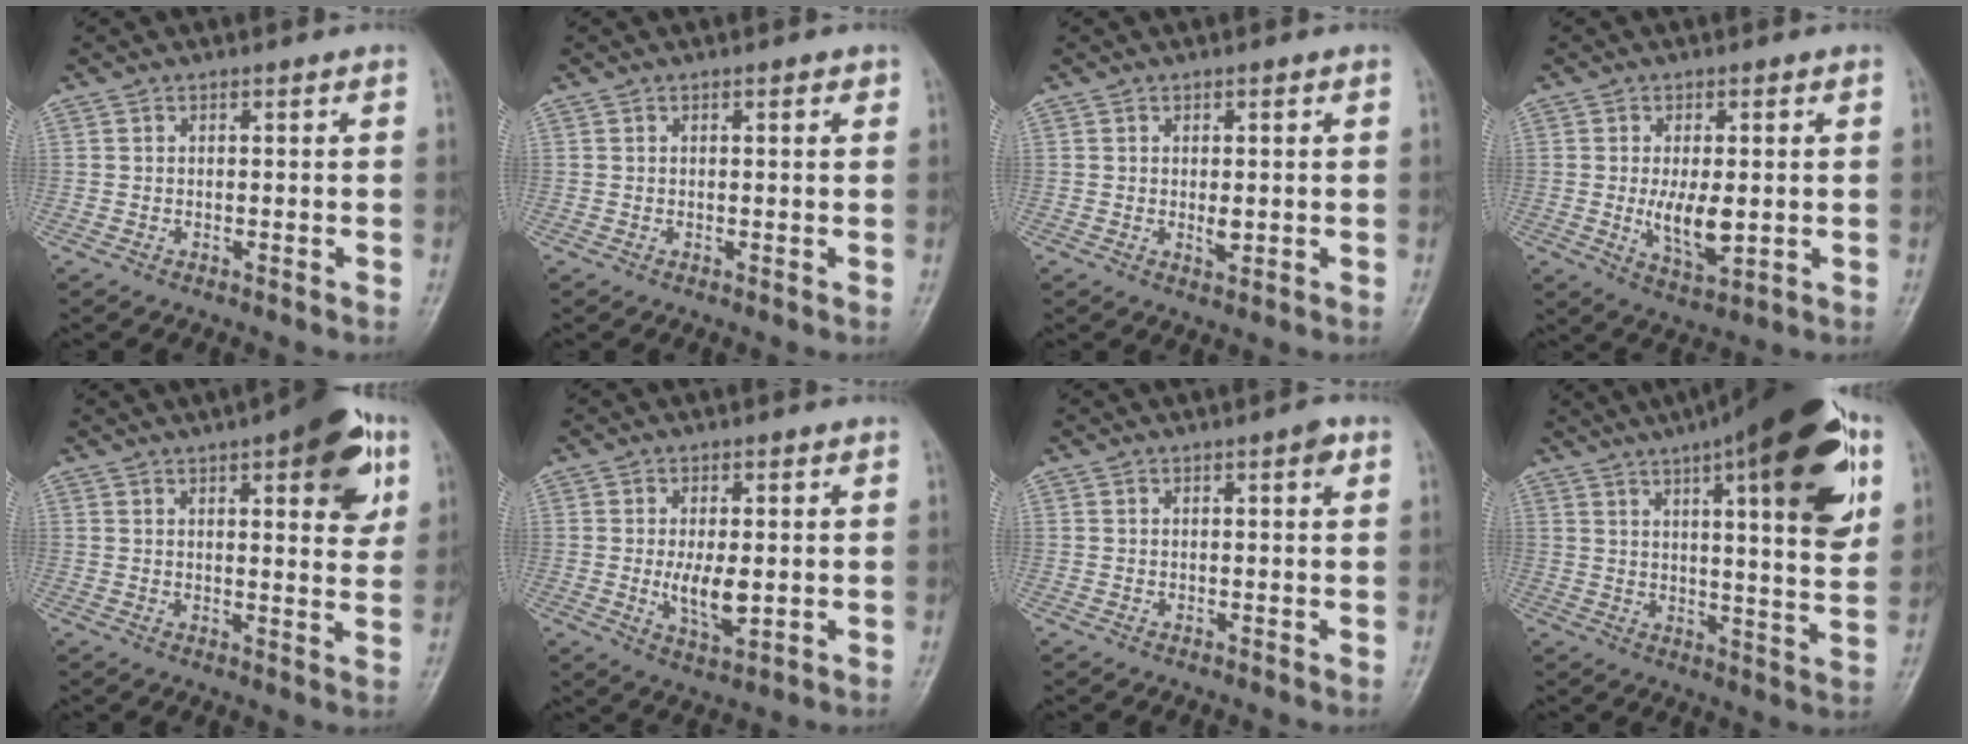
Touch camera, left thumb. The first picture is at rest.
{"total": 1.2, "force": [0.6, 0.4, 1.0], "torque": [-0.012, 0.001, 0.005]}
{"total": 2.7, "force": [0.1, 1.3, 2.4], "torque": [-0.031, -0.006, 0.004]}
{"total": 8.1, "force": [-0.4, 3.6, 7.2], "torque": [-0.119, -0.017, 0.000]}
{"total": 13.6, "force": [6.1, 4.6, 11.2], "torque": [-0.111, -0.017, 0.071]}
{"total": 7.1, "force": [-0.4, 3.1, 6.4], "torque": [-0.108, -0.016, -0.001]}
{"total": 1.9, "force": [0.8, 0.5, 1.6], "torque": [-0.021, 0.000, 0.009]}
{"total": 25.3, "force": [11.6, 6.3, 21.6], "torque": [-0.292, -0.014, 0.161]}